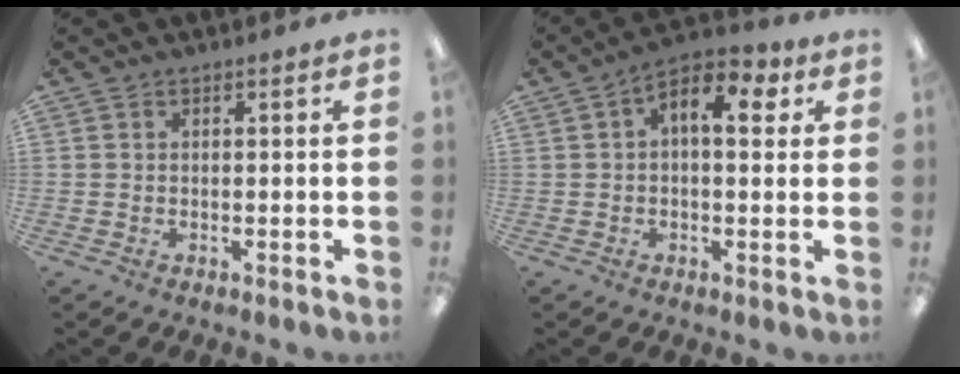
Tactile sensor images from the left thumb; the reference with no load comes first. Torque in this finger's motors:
{"motor_torque": [-0.14, 0.14, 0.26, 0.68, 0.09]}